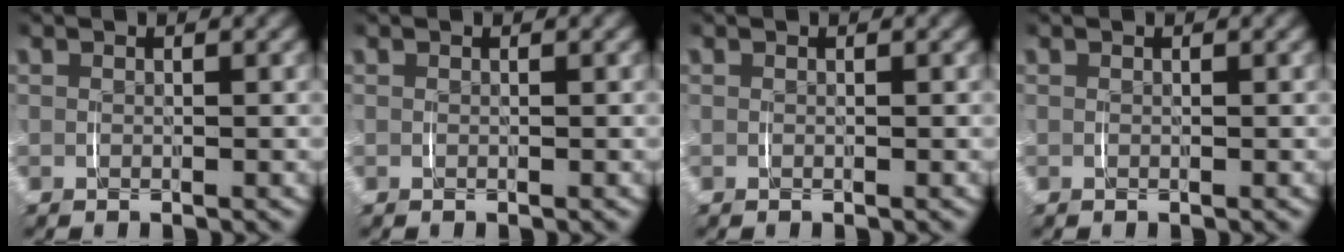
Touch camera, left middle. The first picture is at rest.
{"total": 0.0}
{"total": 0.0}
{"total": 0.0}